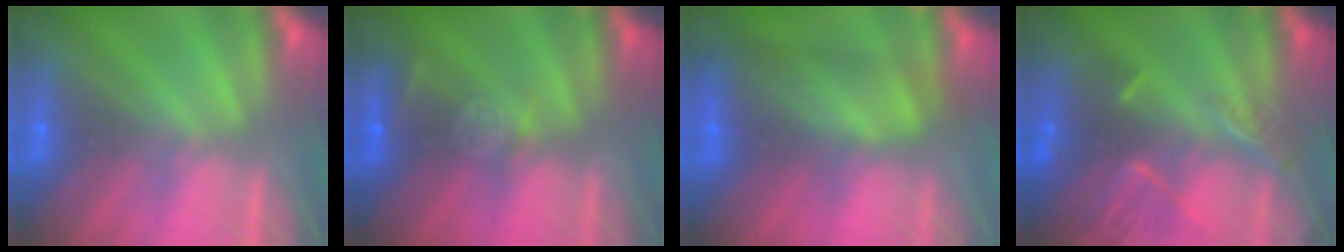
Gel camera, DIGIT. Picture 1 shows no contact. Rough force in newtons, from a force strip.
{"total": 3.7}
{"total": 8.7}
{"total": 3.1}